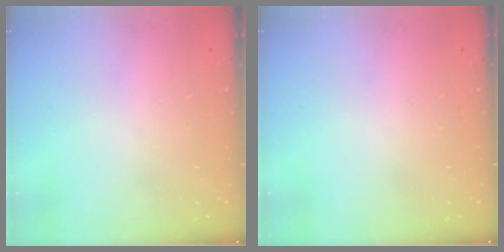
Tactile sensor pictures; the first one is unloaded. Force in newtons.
{"total": 0.0}